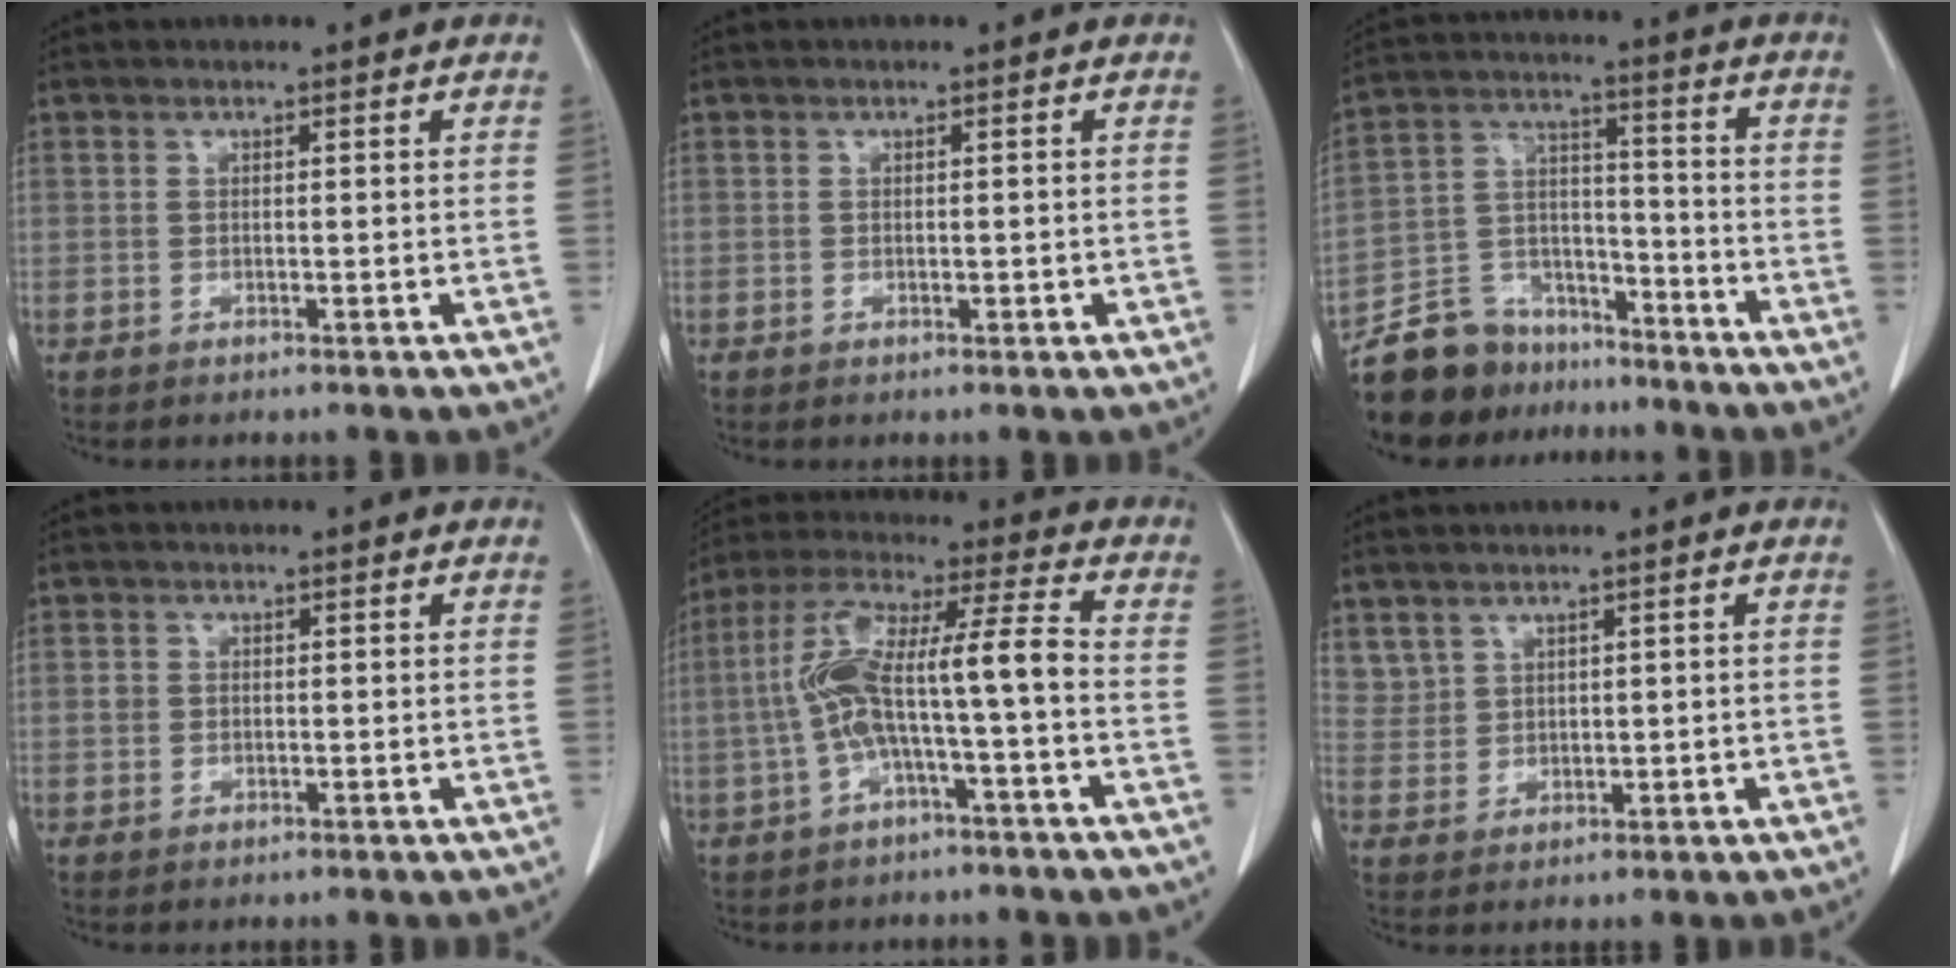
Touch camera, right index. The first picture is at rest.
{"total": 0.7, "force": [-0.1, 0.5, 0.5], "torque": [-0.006, 0.003, 0.000]}
{"total": 11.9, "force": [-10.0, 6.3, 1.6], "torque": [-0.044, 0.046, -0.175]}
{"total": 1.2, "force": [0.0, 1.1, 0.5], "torque": [-0.011, 0.007, 0.004]}
{"total": 11.7, "force": [-2.0, 1.2, 11.5], "torque": [-0.231, 0.037, -0.040]}
{"total": 3.9, "force": [2.4, 3.0, 0.6], "torque": [-0.012, 0.009, 0.061]}